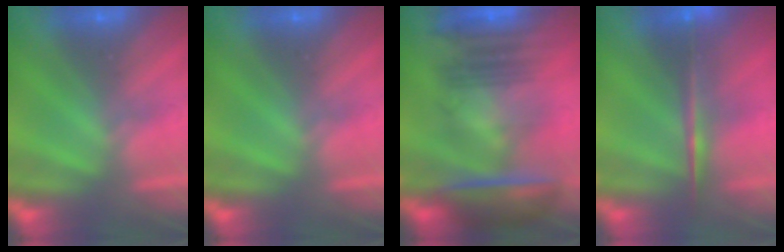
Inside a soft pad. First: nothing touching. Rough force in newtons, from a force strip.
{"total": 0.0}
{"total": 7.3}
{"total": 5.7}